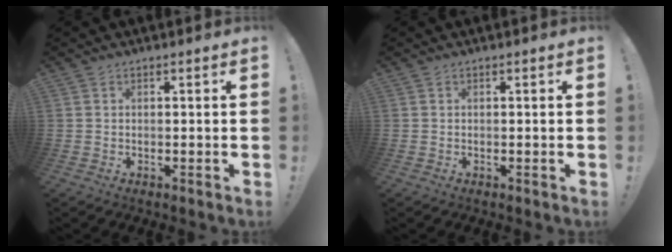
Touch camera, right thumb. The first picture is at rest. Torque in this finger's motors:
{"motor_torque": [0.00, 0.00, 0.00, 0.00, 0.00]}